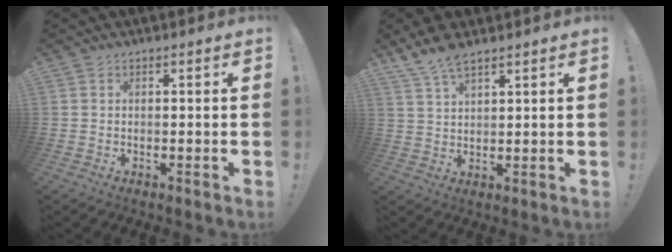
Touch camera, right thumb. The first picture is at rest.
{"total": 6.4, "force": [5.1, 2.0, 3.4], "torque": [-0.073, -0.021, 0.097]}